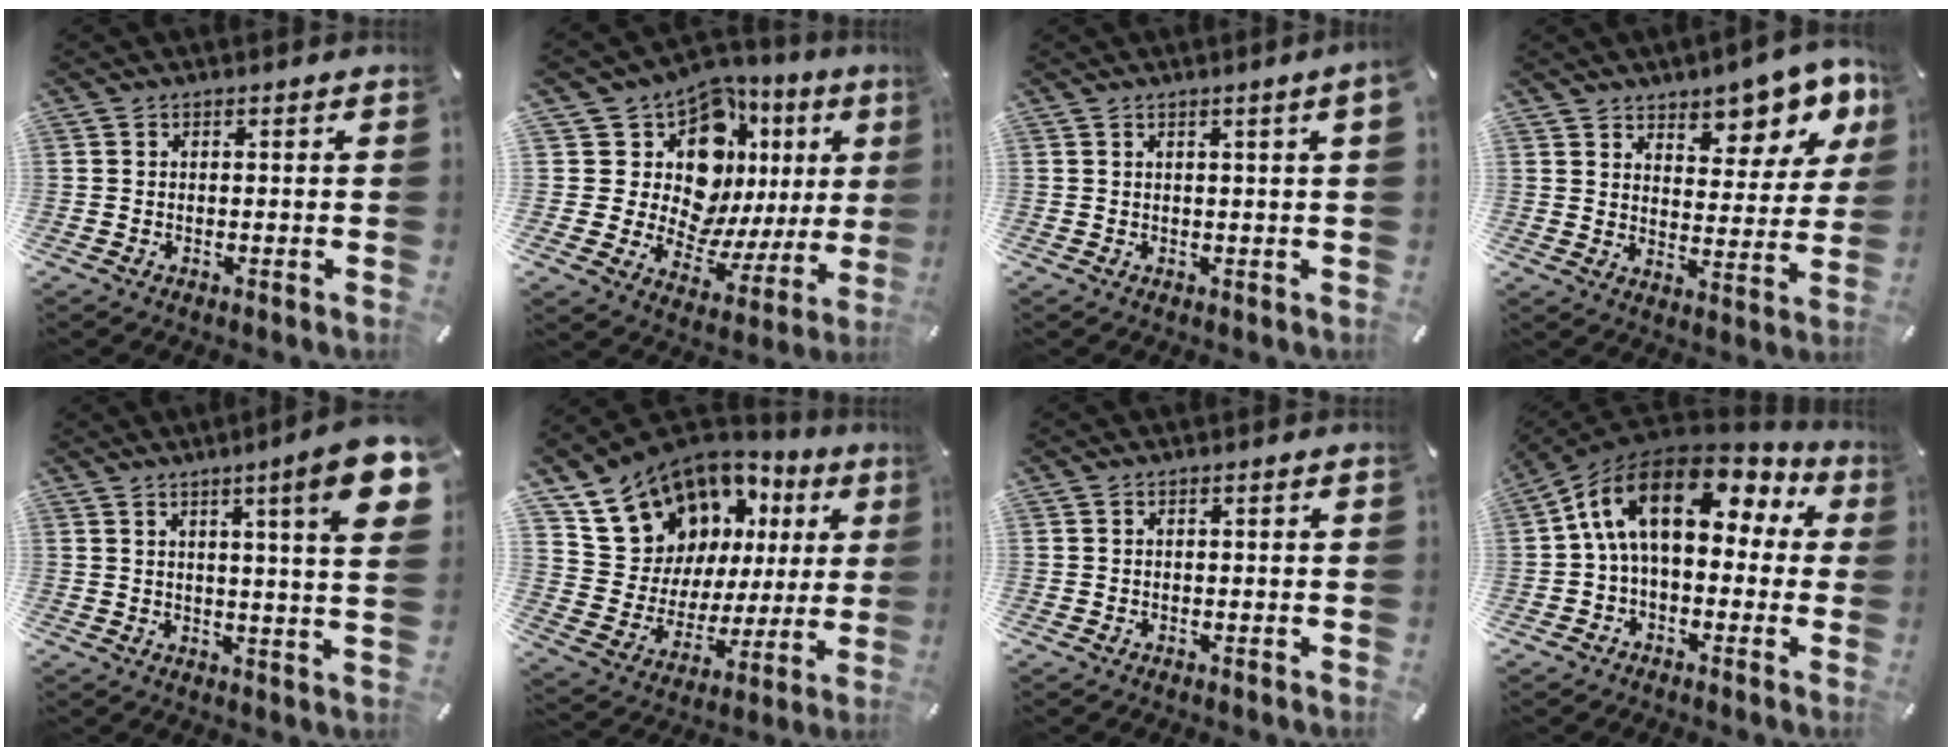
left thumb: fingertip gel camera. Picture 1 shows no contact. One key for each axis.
{"total": 15.9, "fx": 7.3, "fy": 10.9, "fz": 8.9, "tx": -0.141, "ty": -0.071, "tz": 0.137}
{"total": 2.4, "fx": 1.0, "fy": -0.1, "fz": 2.2, "tx": -0.041, "ty": -0.002, "tz": 0.016}
{"total": 9.5, "fx": 7.8, "fy": 4.5, "fz": 3.0, "tx": -0.024, "ty": -0.077, "tz": 0.132}
{"total": 12.7, "fx": 5.6, "fy": 0.7, "fz": 11.4, "tx": -0.170, "ty": -0.028, "tz": 0.082}
{"total": 16.6, "fx": 11.3, "fy": 11.2, "fz": 4.8, "tx": -0.096, "ty": -0.093, "tz": 0.223}
{"total": 0.0}
{"total": 16.1, "fx": 4.7, "fy": 9.3, "fz": 12.3, "tx": -0.235, "ty": -0.011, "tz": 0.078}